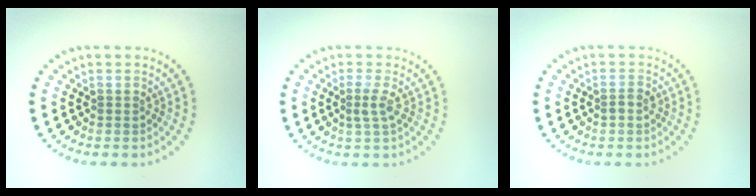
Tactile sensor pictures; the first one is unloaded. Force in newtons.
{"total": 1.5, "press": 1.1, "slide": 1.0}
{"total": 0.9, "press": 0.9, "slide": 0.2}